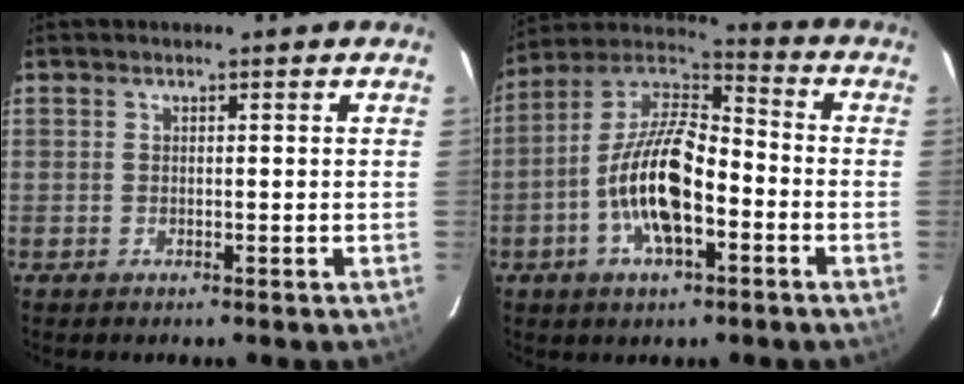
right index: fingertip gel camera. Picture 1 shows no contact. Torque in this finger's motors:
{"motor_torque": [2.14, 0.00, 1.05, 0.19]}